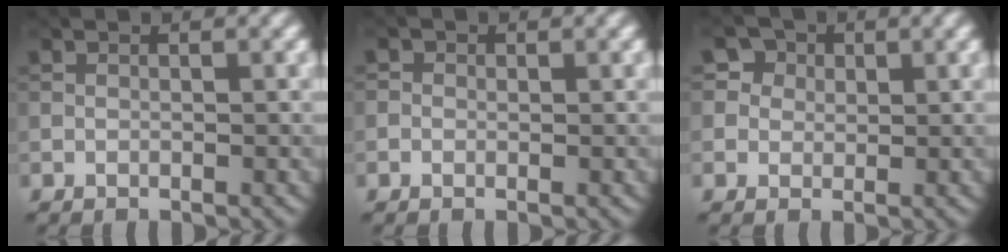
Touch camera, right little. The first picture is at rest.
{"total": 0.8, "force": [0.1, 0.8, 0.2], "torque": [0.000, -0.005, -0.003]}
{"total": 4.0, "force": [2.0, 3.2, 1.3], "torque": [-0.023, 0.003, 0.021]}